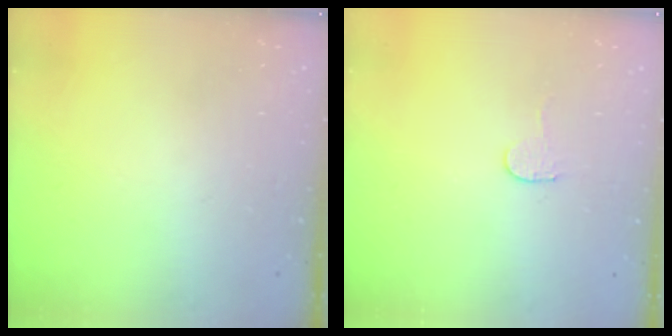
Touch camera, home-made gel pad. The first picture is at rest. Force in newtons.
{"total": 2.3, "press": 2.3, "slide": 0.2}